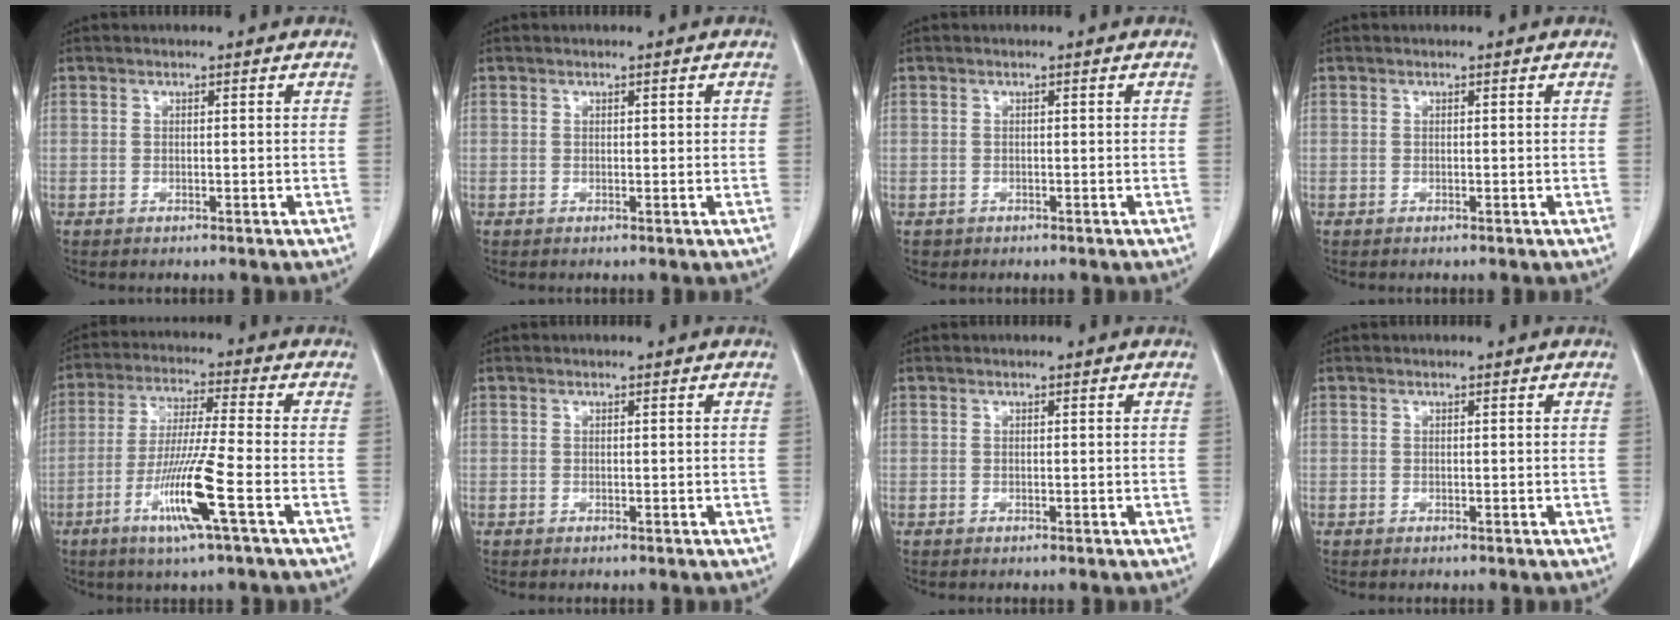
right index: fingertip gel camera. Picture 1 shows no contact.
{"total": 0.6, "force": [0.2, 0.3, 0.5], "torque": [-0.003, 0.004, 0.004]}
{"total": 0.7, "force": [-0.4, 0.6, -0.1], "torque": [-0.009, 0.003, -0.006]}
{"total": 0.0}
{"total": 11.1, "force": [-4.4, -0.9, 10.1], "torque": [-0.198, -0.018, -0.087]}
{"total": 0.0}
{"total": 0.0}
{"total": 0.0}